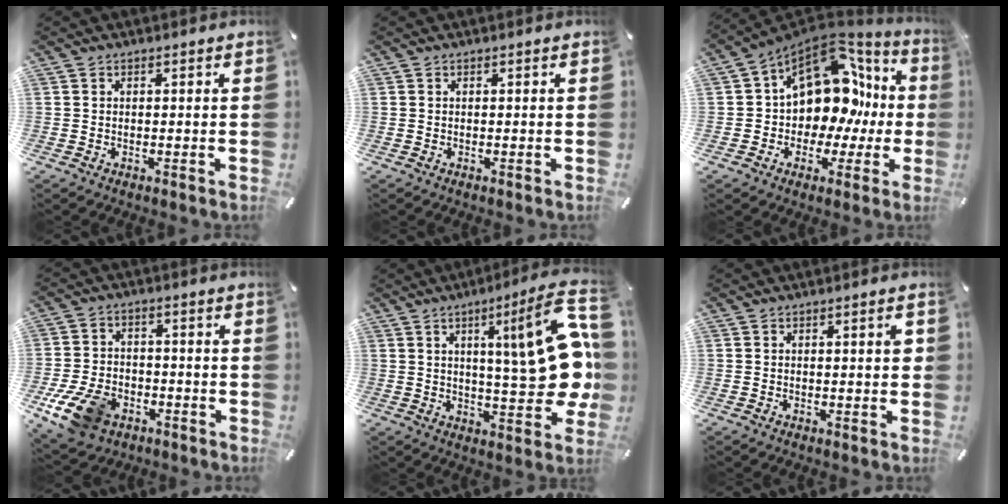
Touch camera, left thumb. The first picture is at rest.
{"total": 0.0}
{"total": 15.1, "force": [4.3, 11.3, 9.1], "torque": [-0.152, -0.046, 0.074]}
{"total": 11.6, "force": [-5.7, 7.7, 6.5], "torque": [-0.142, 0.028, -0.100]}
{"total": 25.2, "force": [5.0, 6.8, 23.7], "torque": [-0.318, -0.037, 0.074]}
{"total": 2.3, "force": [0.3, 0.7, 2.1], "torque": [-0.024, -0.001, 0.000]}